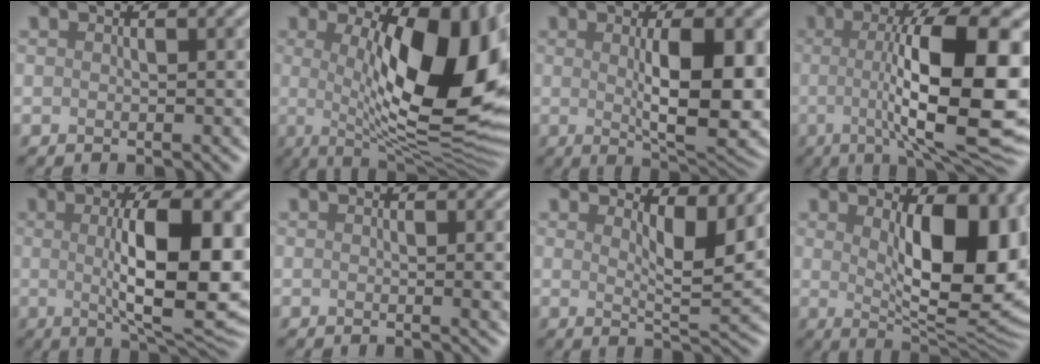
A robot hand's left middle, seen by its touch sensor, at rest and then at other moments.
{"total": 14.4, "force": [1.4, 5.1, 13.4], "torque": [-0.163, -0.005, 0.015]}
{"total": 9.5, "force": [0.2, 2.8, 9.0], "torque": [-0.130, -0.010, 0.011]}
{"total": 14.1, "force": [-0.3, 4.0, 13.5], "torque": [-0.179, -0.005, -0.010]}
{"total": 11.2, "force": [0.3, 3.1, 10.8], "torque": [-0.151, -0.008, 0.009]}
{"total": 2.1, "force": [0.0, 0.6, 2.0], "torque": [-0.018, -0.001, -0.004]}
{"total": 4.4, "force": [2.2, 1.3, 3.6], "torque": [-0.054, -0.011, 0.034]}
{"total": 12.2, "force": [2.0, 5.0, 10.9], "torque": [-0.131, -0.006, 0.033]}